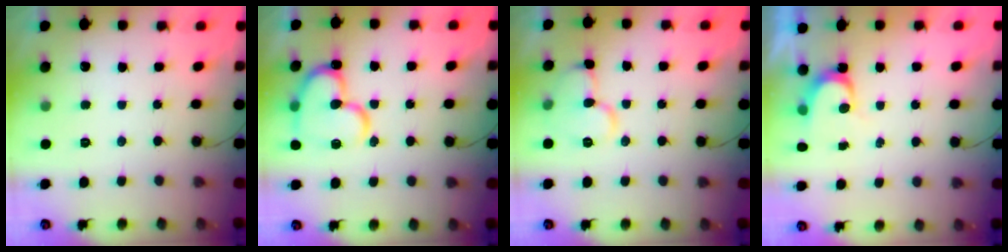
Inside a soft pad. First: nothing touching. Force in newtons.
{"total": 18.5, "press": 18.3, "slide": 2.5}
{"total": 10.3, "press": 10.3, "slide": 0.9}
{"total": 3.6, "press": 3.6, "slide": 0.2}